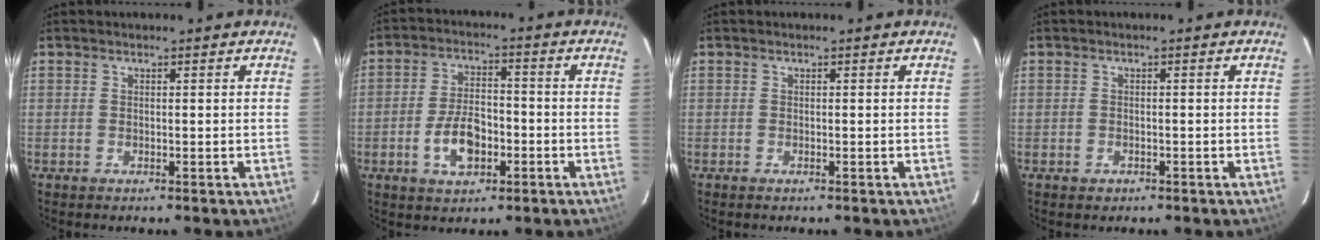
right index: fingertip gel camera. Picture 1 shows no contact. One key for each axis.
{"total": 8.4, "fx": -3.1, "fy": 4.7, "fz": 6.3, "tx": -0.125, "ty": 0.012, "tz": -0.048}
{"total": 0.0}
{"total": 1.6, "fx": -0.9, "fy": 1.2, "fz": 0.4, "tx": -0.008, "ty": 0.001, "tz": -0.010}